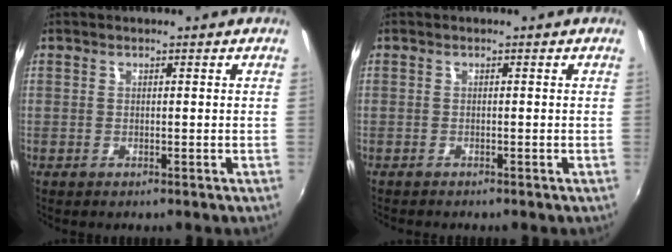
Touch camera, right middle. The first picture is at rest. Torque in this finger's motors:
{"motor_torque": [1.02, -1.11, 0.09, 0.05]}